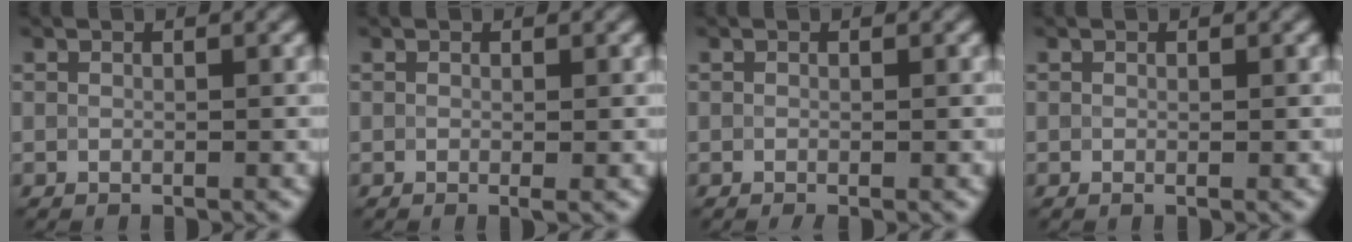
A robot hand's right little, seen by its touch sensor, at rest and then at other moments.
{"total": 0.5, "force": [-0.1, 0.0, 0.5], "torque": [-0.009, -0.004, -0.002]}
{"total": 0.5, "force": [-0.2, 0.1, 0.5], "torque": [-0.009, -0.006, -0.003]}
{"total": 0.0}